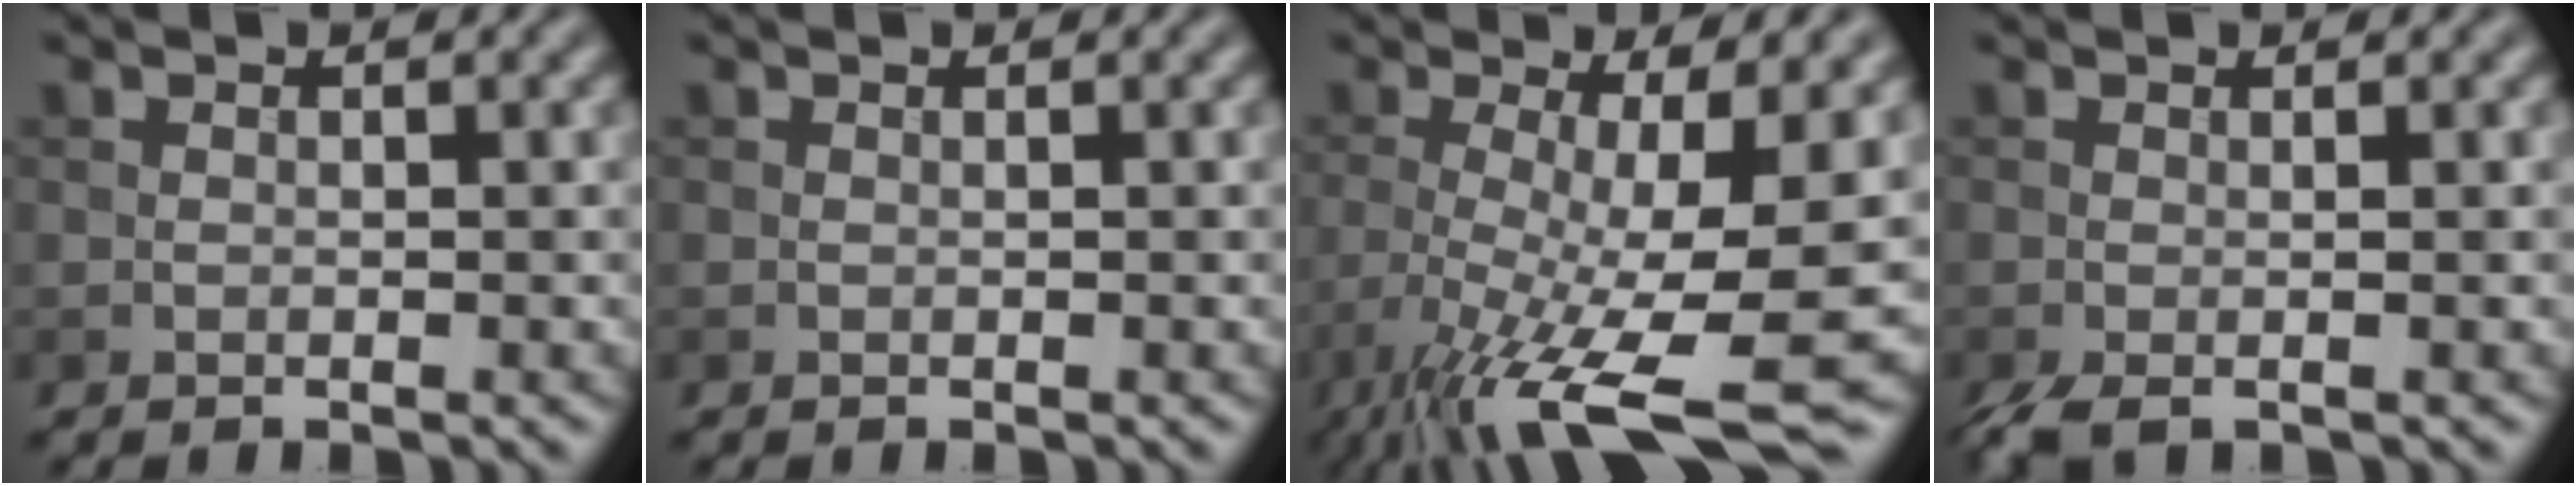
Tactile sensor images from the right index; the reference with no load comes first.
{"total": 0.0}
{"total": 12.2, "force": [-4.8, 3.0, 10.9], "torque": [-0.196, -0.024, -0.075]}
{"total": 2.3, "force": [-1.3, 0.5, 1.9], "torque": [-0.043, -0.010, -0.029]}